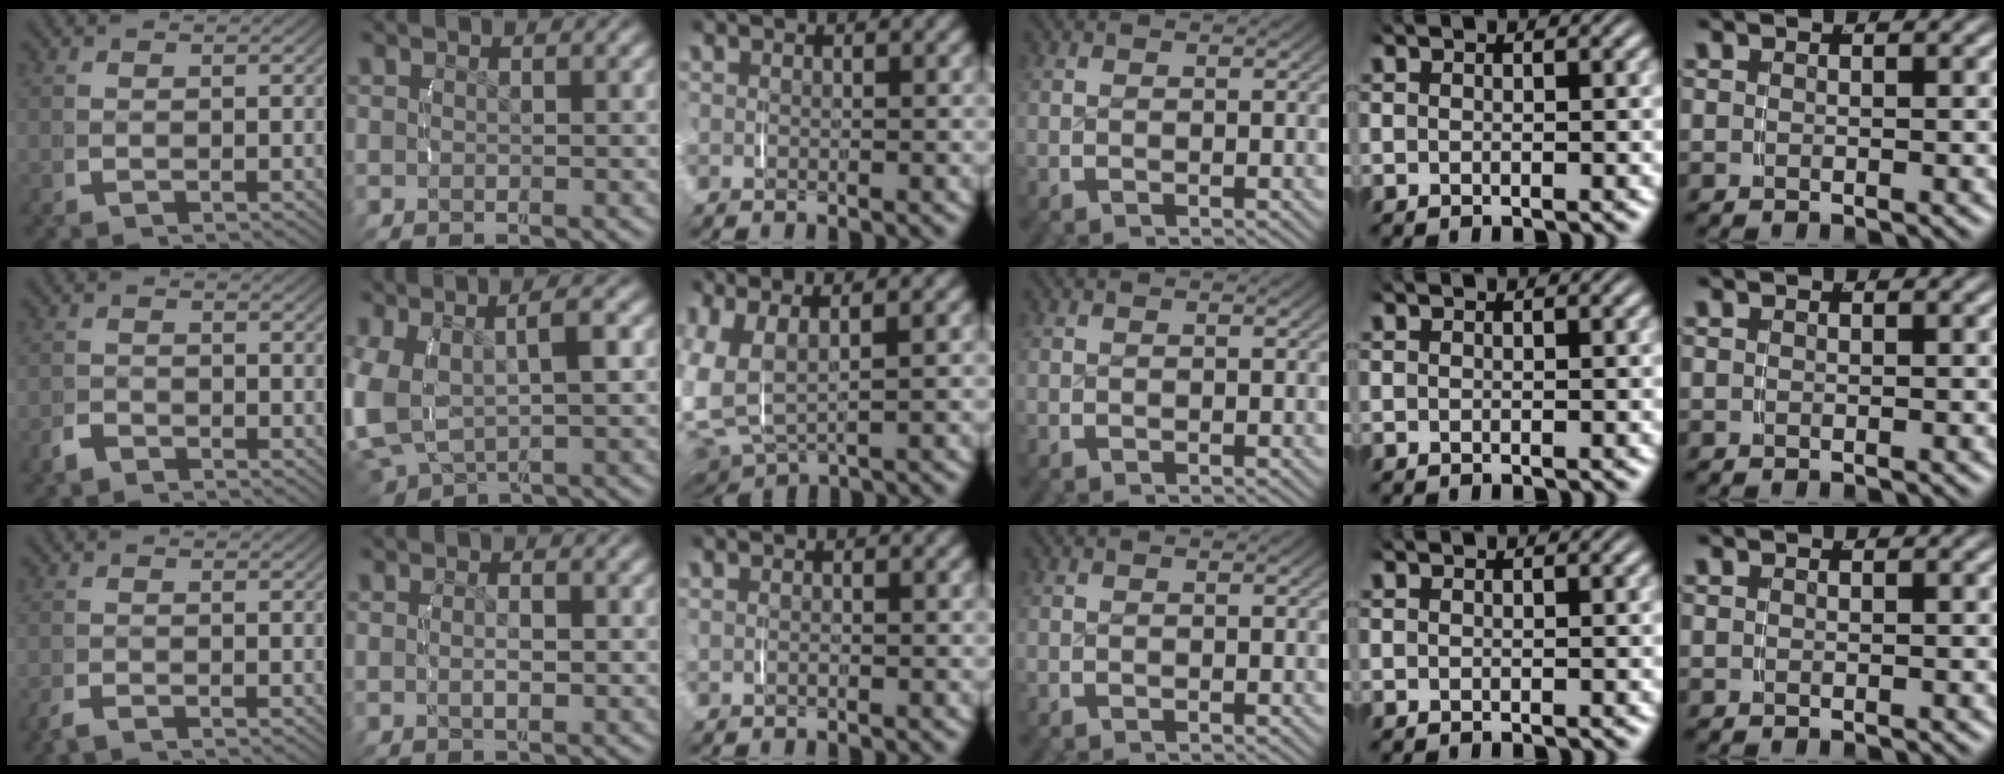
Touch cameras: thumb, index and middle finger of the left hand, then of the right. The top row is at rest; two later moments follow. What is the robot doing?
{"motion": "lift_and_place", "object": "toothpaste"}